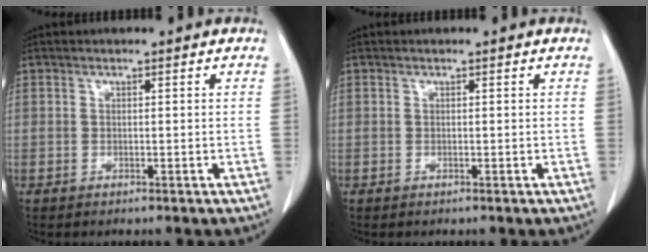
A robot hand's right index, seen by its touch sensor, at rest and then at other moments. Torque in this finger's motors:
{"motor_torque": [0.00, 0.00, 0.00, 0.00]}